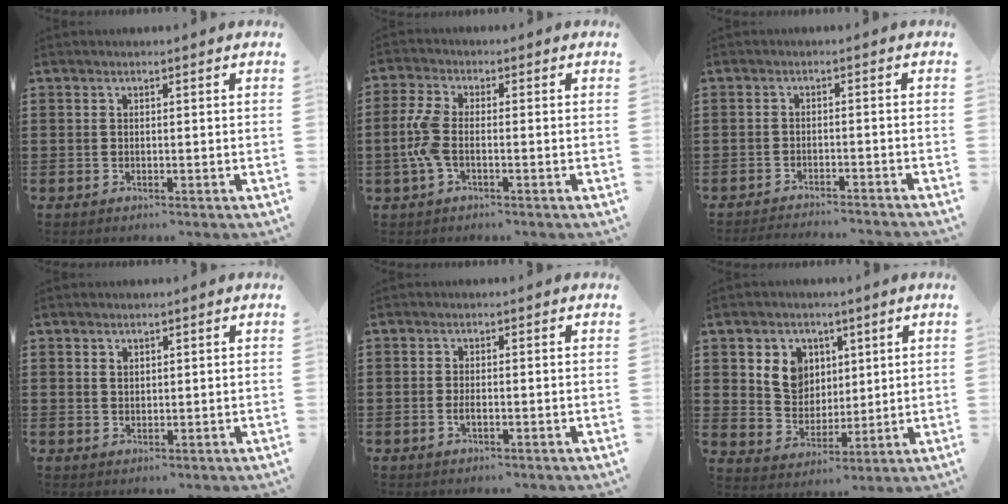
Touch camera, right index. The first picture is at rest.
{"total": 5.3, "force": [-1.1, 2.3, 4.6], "torque": [-0.123, -0.009, -0.030]}
{"total": 2.3, "force": [-2.3, -0.2, 0.2], "torque": [-0.007, -0.001, -0.049]}
{"total": 1.3, "force": [1.0, 0.7, 0.3], "torque": [-0.007, 0.002, 0.020]}
{"total": 1.2, "force": [-0.4, 0.4, 1.1], "torque": [-0.020, -0.002, -0.006]}
{"total": 6.6, "force": [2.7, 5.8, 1.6], "torque": [-0.048, 0.006, 0.047]}